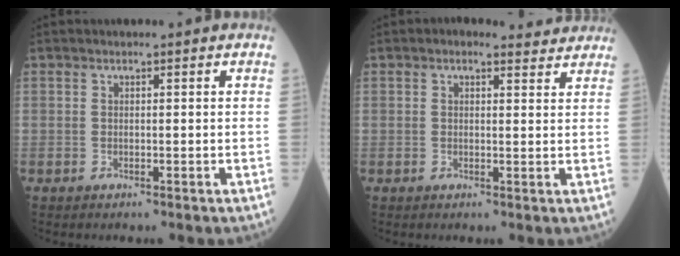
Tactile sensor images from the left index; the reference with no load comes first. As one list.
[{"total": 3.5, "force": [3.0, 1.5, 1.0], "torque": [-0.013, 0.013, 0.028]}]